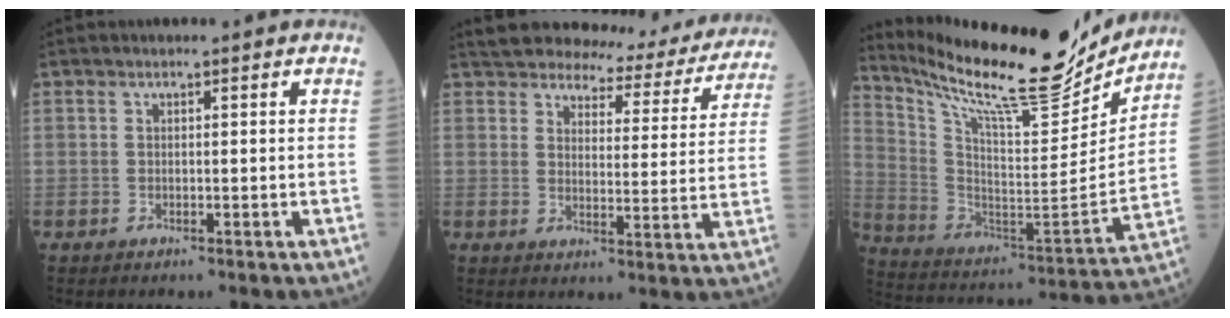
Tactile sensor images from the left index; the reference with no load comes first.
{"total": 15.7, "force": [14.8, 3.8, 3.9], "torque": [-0.034, -0.019, 0.167]}
{"total": 23.7, "force": [21.1, 2.8, 10.3], "torque": [-0.197, -0.049, 0.331]}